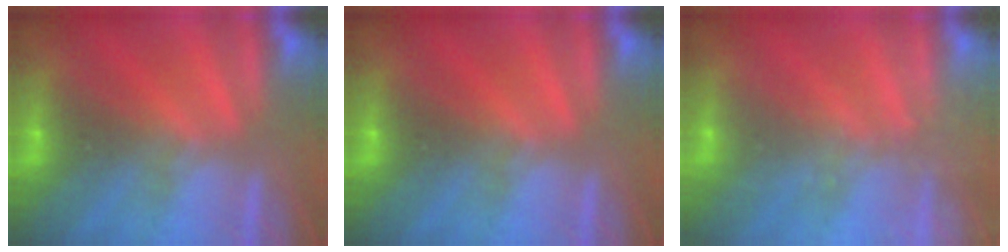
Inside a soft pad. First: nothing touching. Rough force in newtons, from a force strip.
{"total": 0.0}
{"total": 1.8}